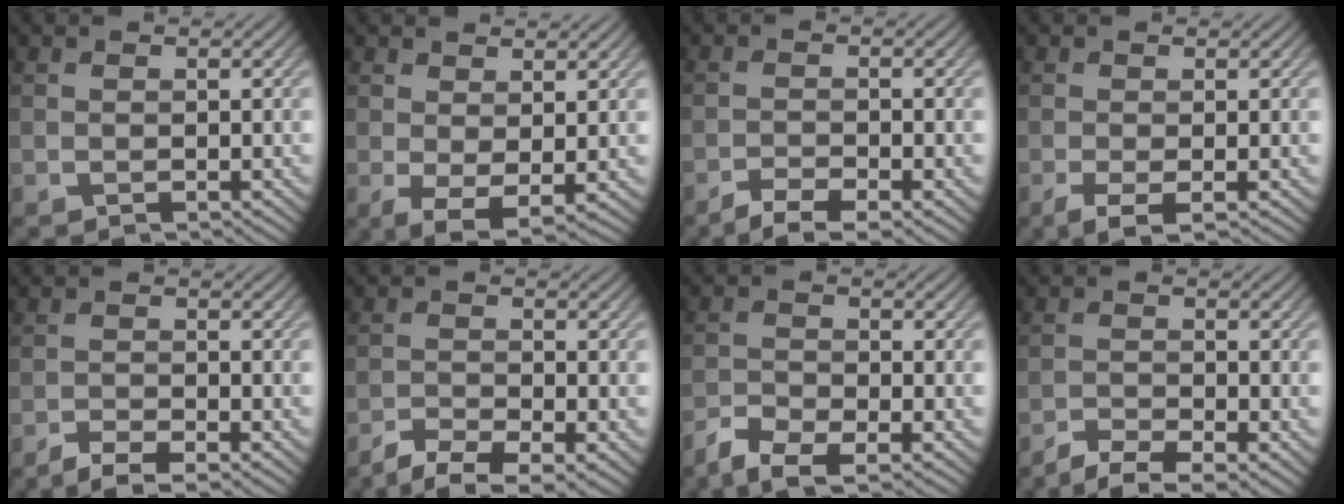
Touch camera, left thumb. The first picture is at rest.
{"total": 3.7, "force": [0.3, 1.5, 3.3], "torque": [-0.071, -0.010, 0.009]}
{"total": 3.5, "force": [-2.6, 0.7, 2.2], "torque": [-0.045, -0.002, -0.048]}
{"total": 2.4, "force": [-1.1, 0.5, 2.1], "torque": [-0.048, -0.003, -0.025]}
{"total": 3.1, "force": [-2.4, 0.6, 2.0], "torque": [-0.040, -0.001, -0.046]}
{"total": 4.8, "force": [-3.7, 1.0, 2.9], "torque": [-0.057, -0.009, -0.066]}
{"total": 4.4, "force": [-3.4, 1.4, 2.5], "torque": [-0.052, -0.008, -0.070]}
{"total": 4.3, "force": [-3.4, 0.8, 2.6], "torque": [-0.051, -0.006, -0.061]}